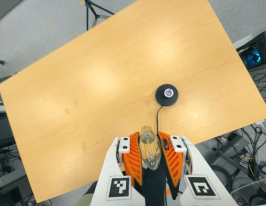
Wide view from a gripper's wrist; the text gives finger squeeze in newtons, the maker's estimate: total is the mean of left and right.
{"total": 22.6, "left": 24.6, "right": 20.5}